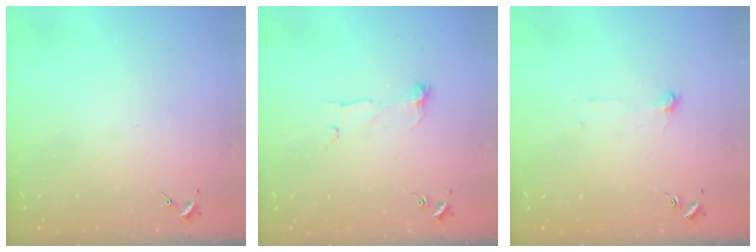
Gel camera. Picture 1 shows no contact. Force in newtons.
{"total": 6.6, "press": 6.6, "slide": 0.3}
{"total": 4.1, "press": 4.1, "slide": 0.3}